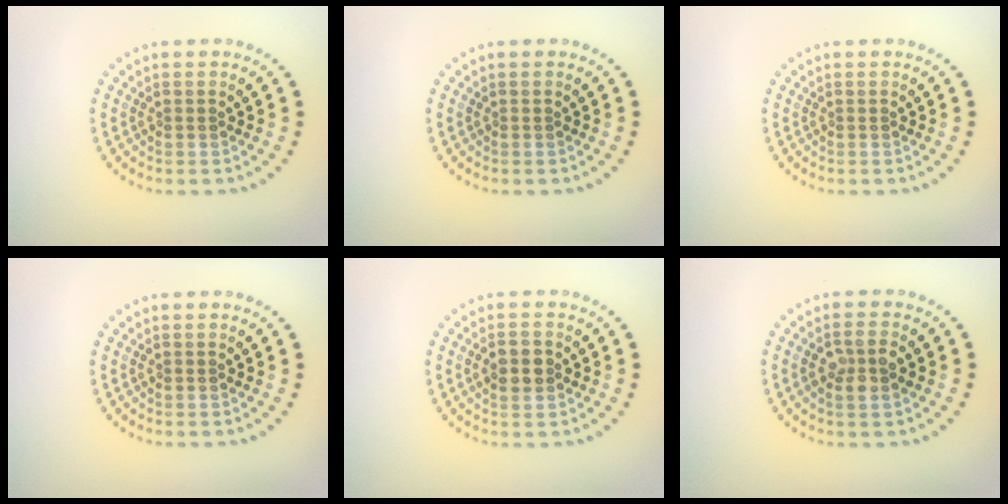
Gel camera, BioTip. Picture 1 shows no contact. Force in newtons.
{"total": 0.0}
{"total": 0.0}
{"total": 0.0}
{"total": 2.9, "press": 2.9, "slide": 0.1}
{"total": 2.5, "press": 2.5, "slide": 0.6}